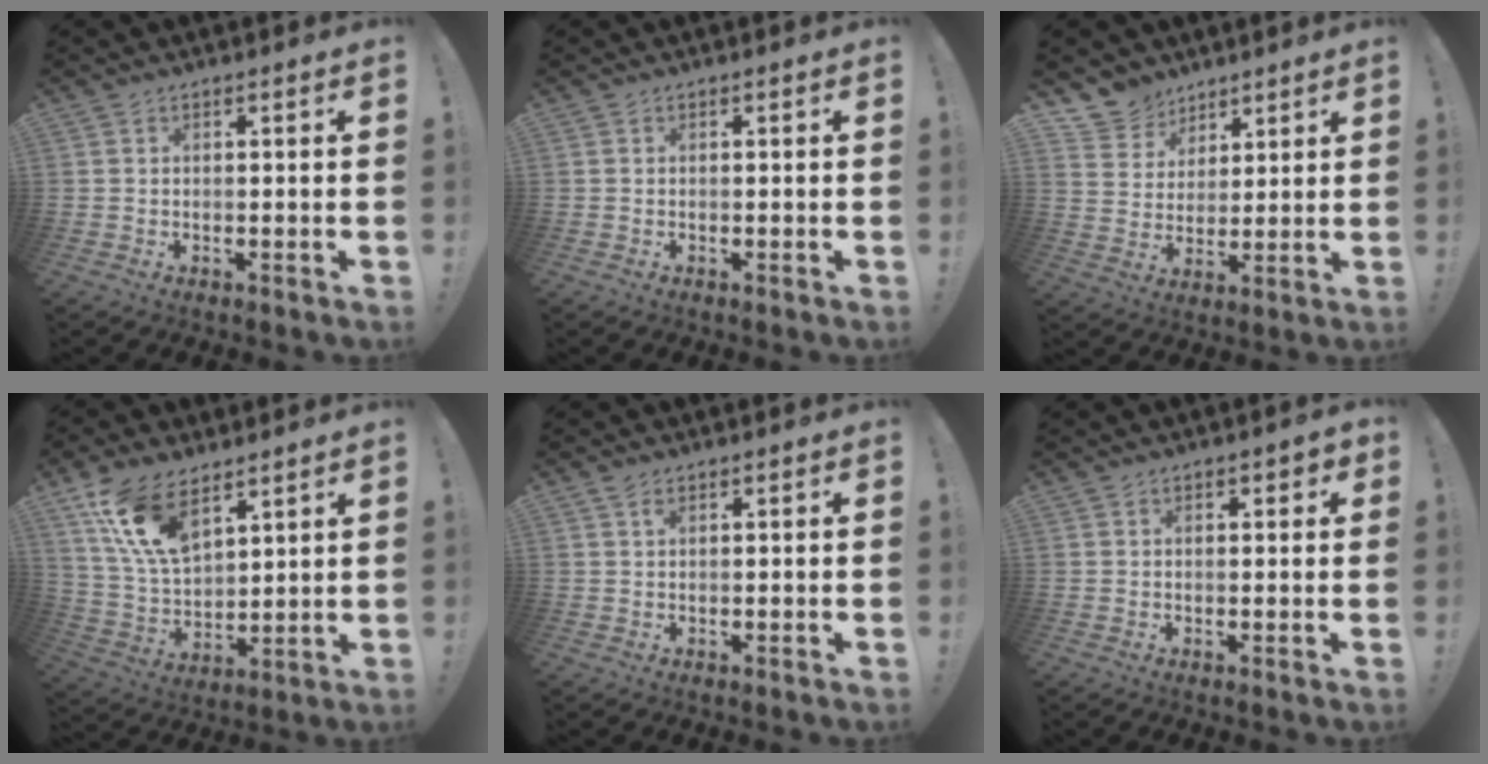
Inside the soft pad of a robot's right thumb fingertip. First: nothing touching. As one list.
[{"total": 0.0}, {"total": 9.2, "force": [6.9, 5.9, 0.8], "torque": [-0.029, -0.053, 0.140]}, {"total": 15.9, "force": [10.0, 7.9, 9.6], "torque": [-0.205, -0.050, 0.188]}, {"total": 1.4, "force": [0.9, 0.7, 0.9], "torque": [-0.015, 0.000, 0.015]}, {"total": 1.3, "force": [0.5, 0.9, 0.9], "torque": [-0.005, -0.001, 0.006]}]